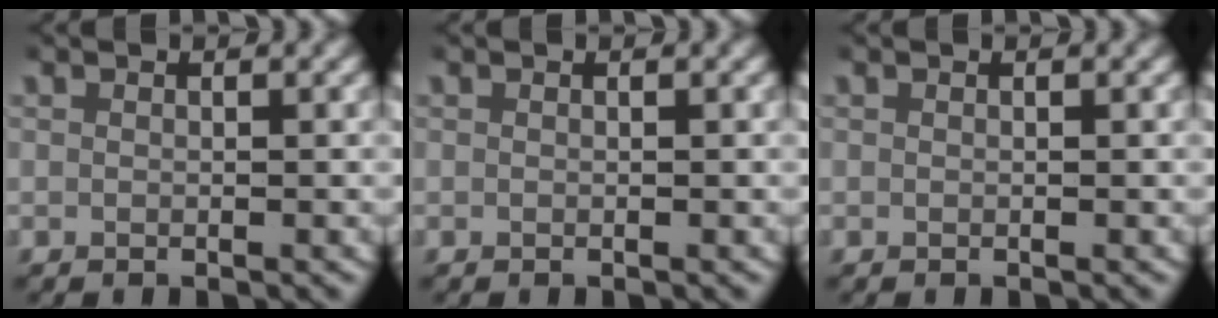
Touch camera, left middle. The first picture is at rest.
{"total": 0.0}
{"total": 0.0}